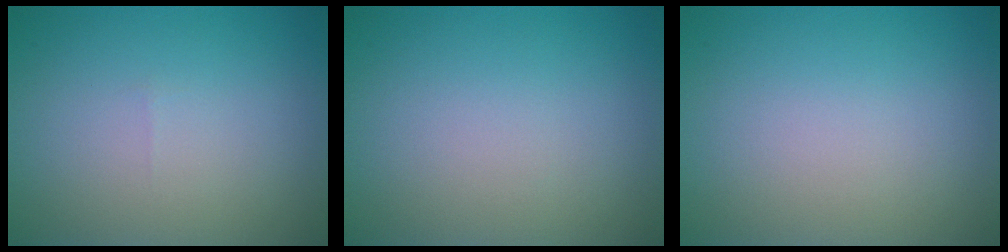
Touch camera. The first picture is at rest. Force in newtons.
{"total": 0.0}
{"total": 0.0}